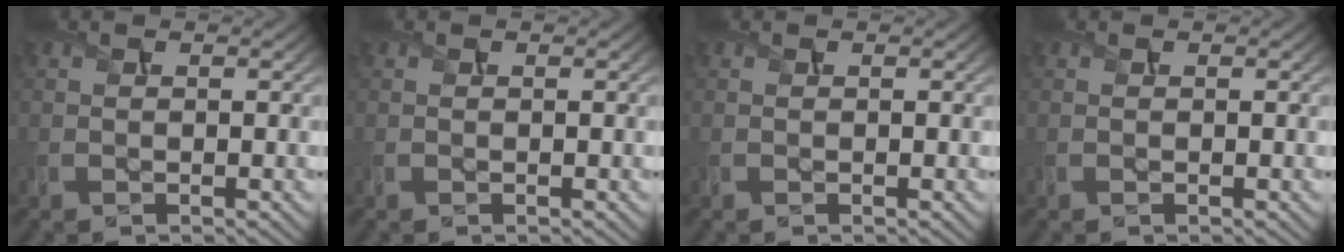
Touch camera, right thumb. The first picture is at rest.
{"total": 0.0}
{"total": 0.0}
{"total": 0.0}